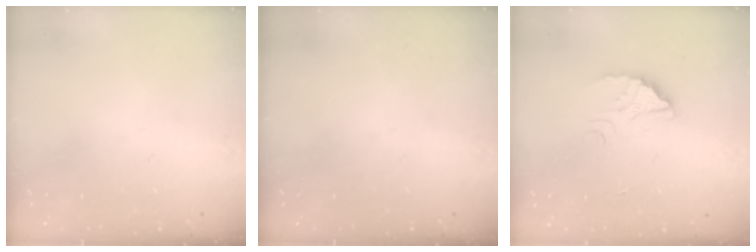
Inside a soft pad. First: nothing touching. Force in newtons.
{"total": 0.0}
{"total": 2.1, "press": 2.1, "slide": 0.2}